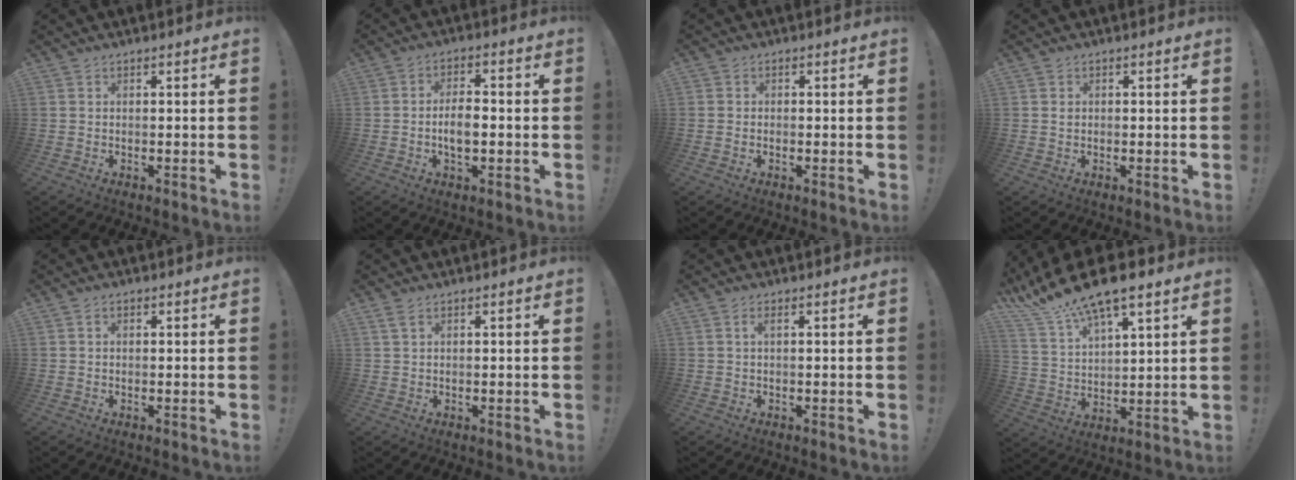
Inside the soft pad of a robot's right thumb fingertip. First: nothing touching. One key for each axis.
{"total": 6.1, "fx": -1.4, "fy": 3.0, "fz": 5.1, "tx": -0.082, "ty": 0.005, "tz": -0.028}
{"total": 0.6, "fx": -0.2, "fy": 0.6, "fz": 0.0, "tx": 0.001, "ty": 0.004, "tz": -0.003}
{"total": 0.6, "fx": 0.4, "fy": 0.5, "fz": -0.2, "tx": 0.010, "ty": 0.001, "tz": 0.005}
{"total": 0.8, "fx": 0.2, "fy": 0.6, "fz": 0.5, "tx": -0.001, "ty": -0.001, "tz": 0.002}
{"total": 1.9, "fx": 1.1, "fy": 0.6, "fz": 1.4, "tx": -0.025, "ty": -0.002, "tz": 0.018}
{"total": 1.5, "fx": 0.3, "fy": 0.1, "fz": 1.4, "tx": -0.021, "ty": -0.001, "tz": 0.003}
{"total": 13.2, "fx": 11.0, "fy": 3.0, "fz": 6.8, "tx": -0.143, "ty": -0.074, "tz": 0.195}